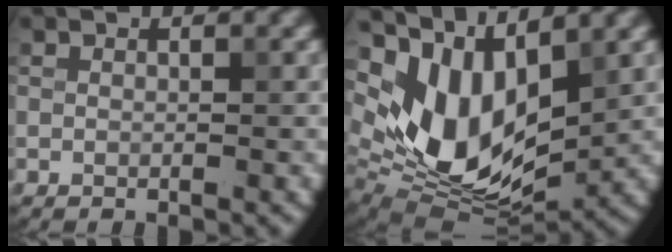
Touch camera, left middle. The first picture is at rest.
{"total": 10.4, "force": [2.7, 6.4, 7.8], "torque": [-0.162, -0.013, 0.052]}